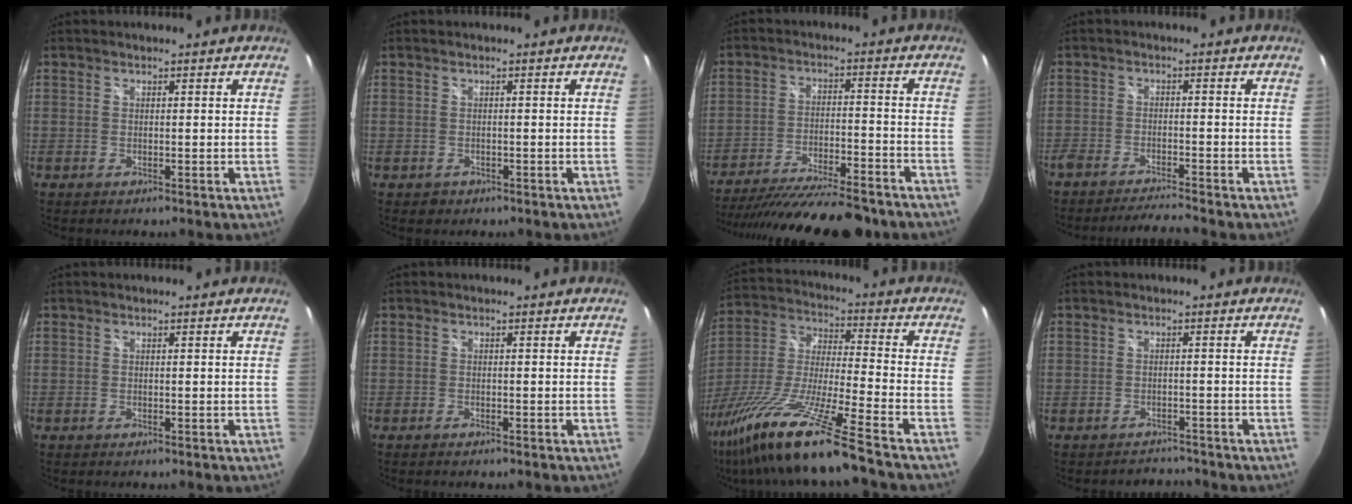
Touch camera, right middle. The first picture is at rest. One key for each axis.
{"total": 1.5, "fx": -0.7, "fy": 1.2, "fz": 0.3, "tx": -0.008, "ty": -0.004, "tz": -0.008}
{"total": 21.7, "fx": -18.7, "fy": 3.1, "fz": 10.5, "tx": -0.199, "ty": -0.044, "tz": -0.284}
{"total": 6.1, "fx": -5.7, "fy": -0.4, "fz": 2.0, "tx": -0.055, "ty": -0.005, "tz": -0.100}
{"total": 0.0}
{"total": 0.9, "fx": -0.8, "fy": 0.2, "fz": 0.4, "tx": -0.010, "ty": -0.002, "tz": -0.014}
{"total": 22.9, "fx": -16.8, "fy": -0.3, "fz": 15.5, "tx": -0.302, "ty": -0.046, "tz": -0.312}
{"total": 2.4, "fx": -2.3, "fy": 0.5, "fz": -0.6, "tx": 0.008, "ty": 0.011, "tz": -0.038}